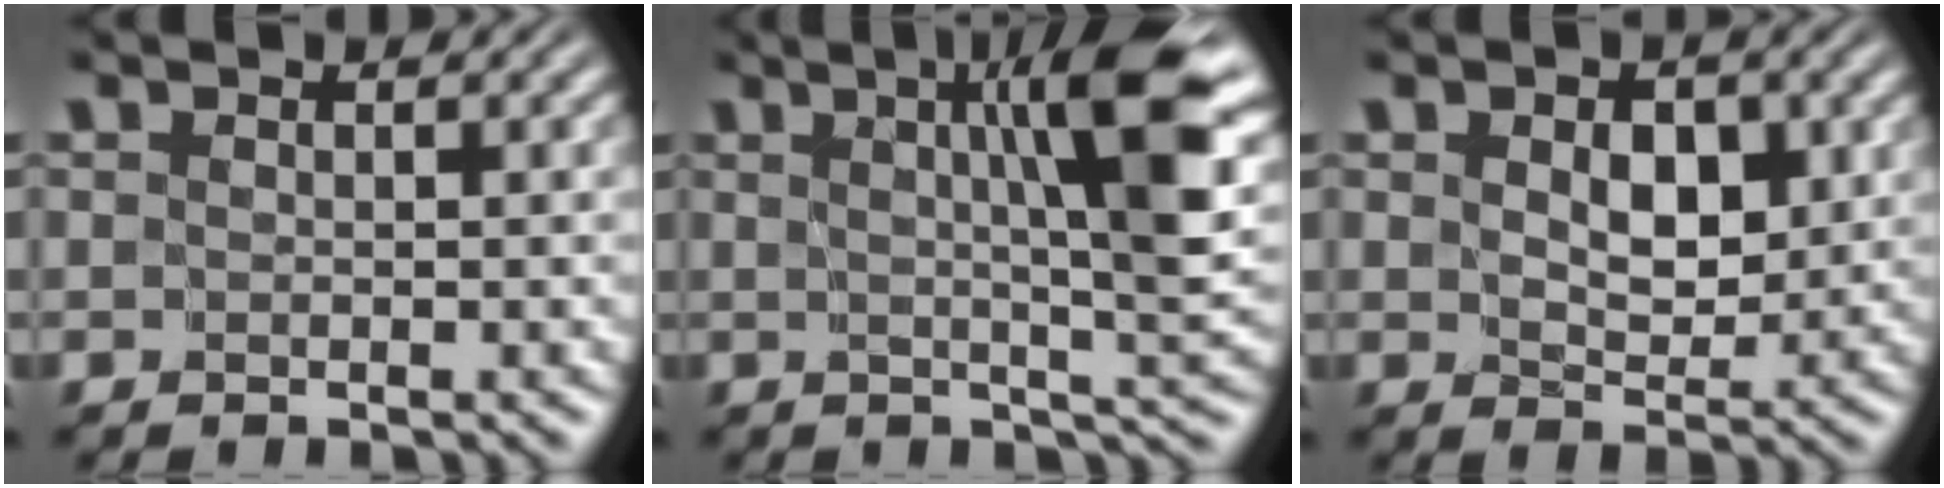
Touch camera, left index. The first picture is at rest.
{"total": 10.5, "force": [2.6, 1.8, 10.0], "torque": [-0.127, 0.005, 0.038]}
{"total": 3.0, "force": [0.9, 1.9, 2.2], "torque": [-0.040, -0.006, 0.017]}